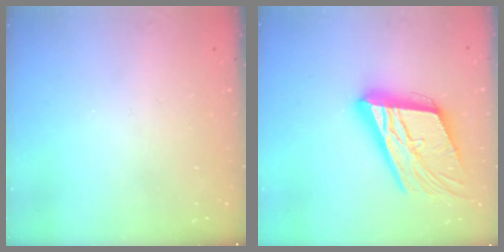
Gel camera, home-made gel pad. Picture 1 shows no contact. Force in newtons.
{"total": 25.1, "press": 24.8, "slide": 4.1}